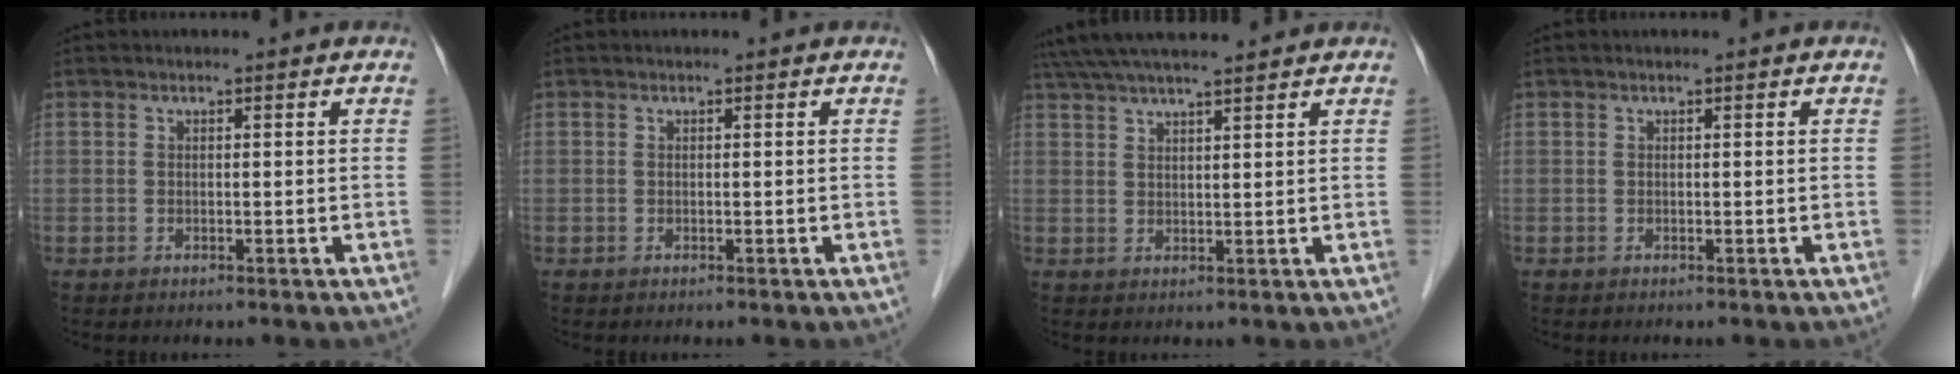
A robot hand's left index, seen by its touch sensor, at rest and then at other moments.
{"total": 0.0}
{"total": 12.1, "force": [10.8, 0.9, 5.5], "torque": [-0.099, 0.037, 0.171]}
{"total": 0.0}